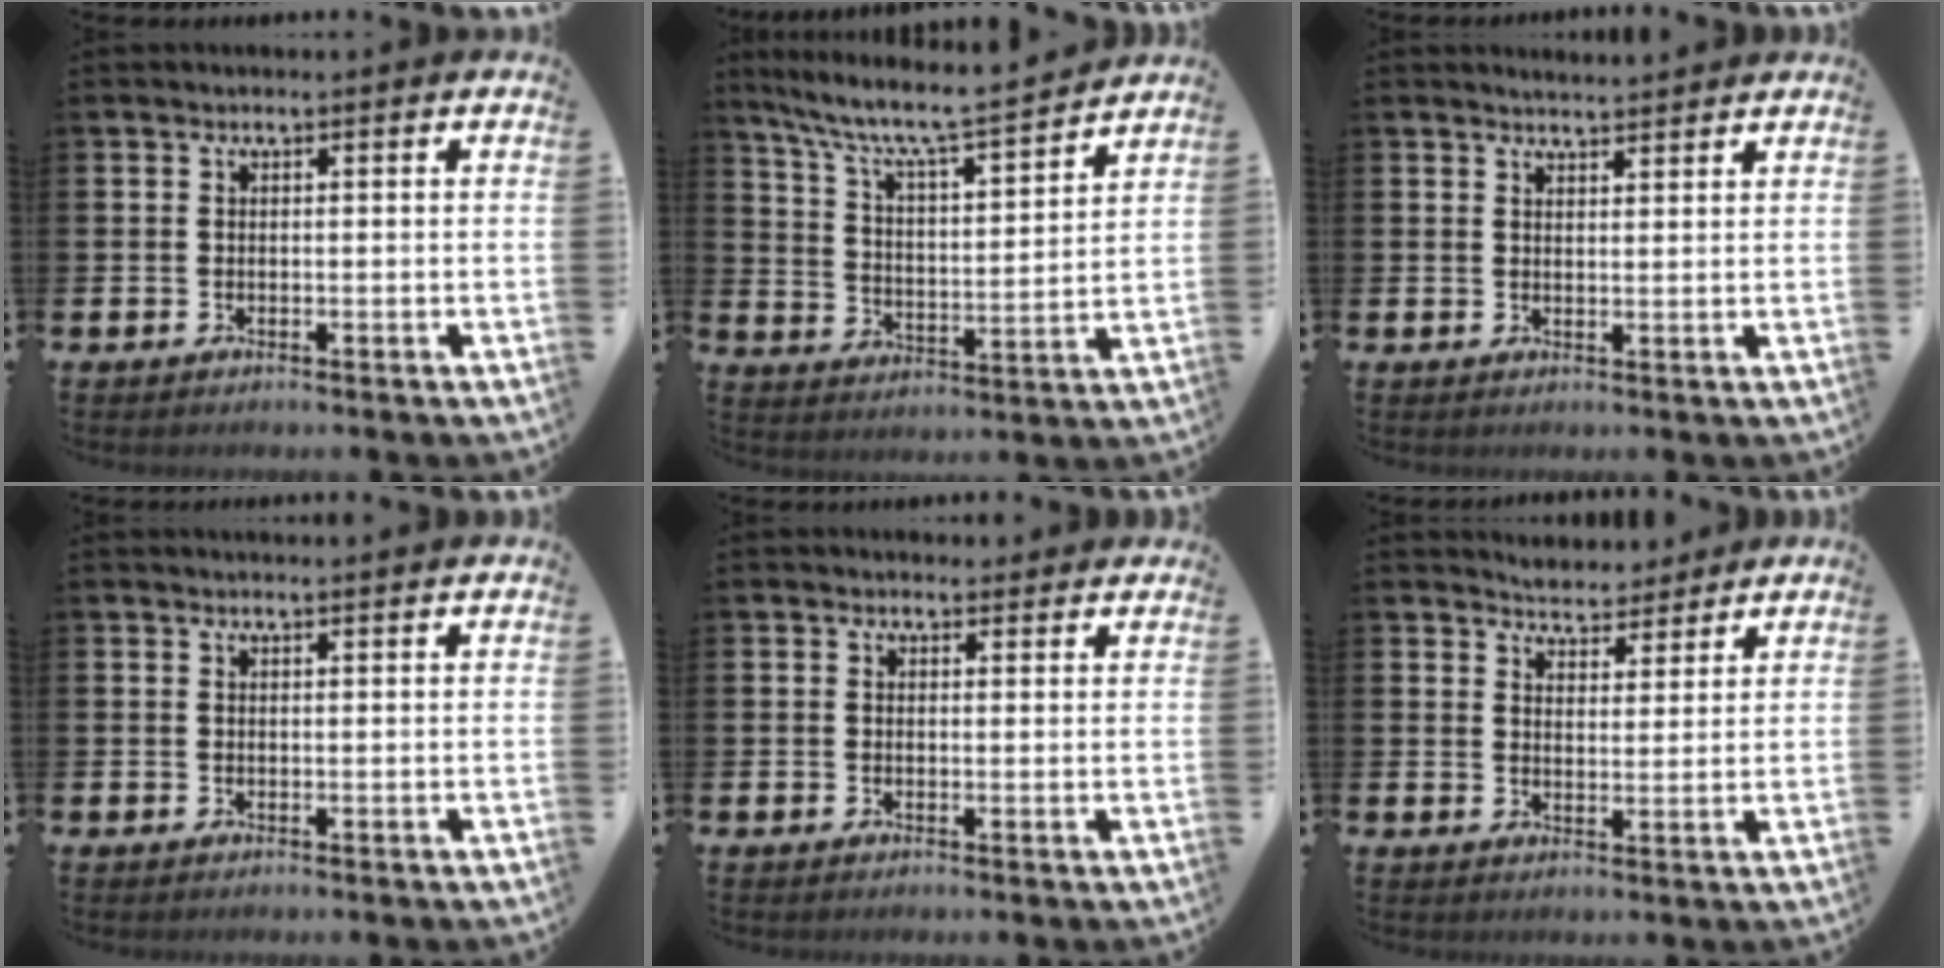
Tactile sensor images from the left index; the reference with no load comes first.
{"total": 8.1, "force": [7.3, 0.7, 3.6], "torque": [-0.102, -0.053, 0.119]}
{"total": 2.6, "force": [2.6, 0.1, -0.1], "torque": [-0.002, -0.014, 0.047]}
{"total": 1.1, "force": [1.1, -0.1, 0.1], "torque": [0.009, -0.006, 0.018]}
{"total": 1.9, "force": [1.8, 0.6, -0.1], "torque": [0.008, -0.007, 0.032]}
{"total": 4.2, "force": [4.1, 0.8, -0.5], "torque": [-0.002, -0.026, 0.074]}